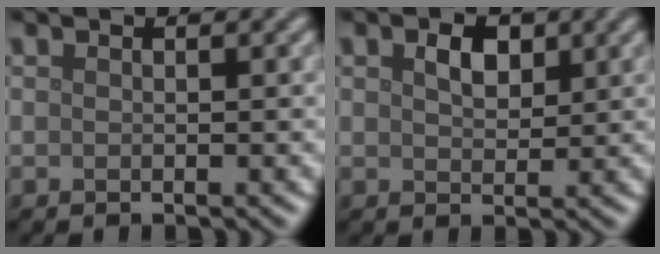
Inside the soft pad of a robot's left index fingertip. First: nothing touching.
{"total": 2.3, "force": [1.0, 1.4, 1.5], "torque": [-0.029, 0.001, 0.017]}